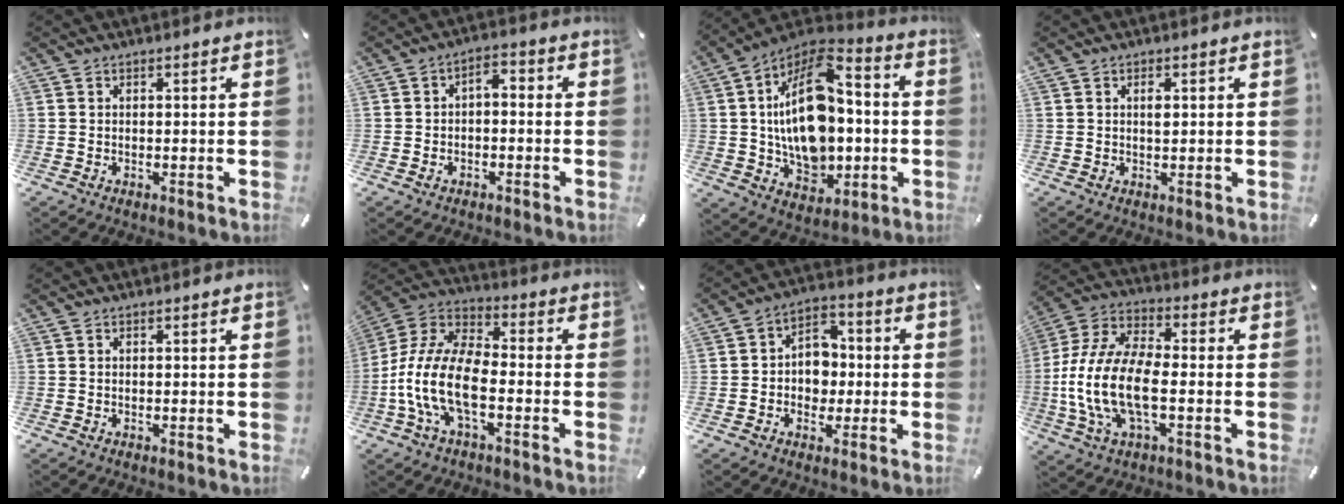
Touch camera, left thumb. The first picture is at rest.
{"total": 3.7, "force": [-1.9, 2.2, 2.3], "torque": [-0.033, 0.016, -0.040]}
{"total": 21.0, "force": [1.0, 14.0, 15.6], "torque": [-0.292, -0.003, 0.022]}
{"total": 1.6, "force": [0.5, 0.7, 1.4], "torque": [-0.030, 0.002, 0.007]}
{"total": 0.0}
{"total": 14.0, "force": [-5.8, 6.9, 10.7], "torque": [-0.239, 0.003, -0.111]}
{"total": 7.8, "force": [-1.4, 6.9, 3.3], "torque": [-0.046, 0.008, -0.026]}
{"total": 15.2, "force": [-3.7, 7.5, 12.7], "torque": [-0.286, -0.007, -0.070]}